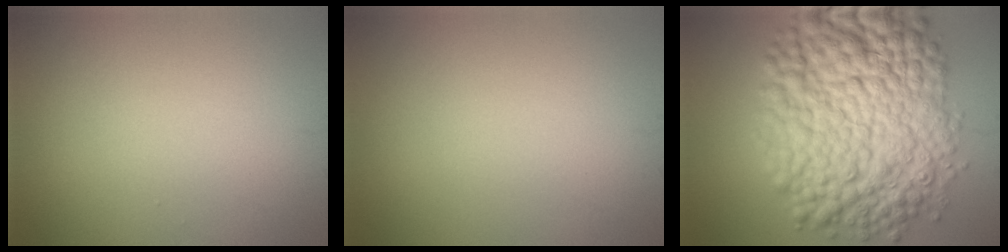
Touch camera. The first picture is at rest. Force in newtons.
{"total": 0.0}
{"total": 14.9, "press": 14.9, "slide": 0.3}